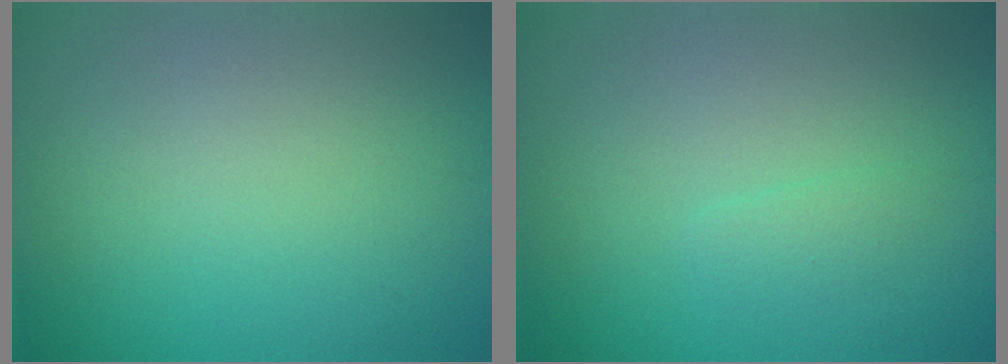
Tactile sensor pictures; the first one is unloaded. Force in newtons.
{"total": 0.8, "press": 0.8, "slide": 0.1}